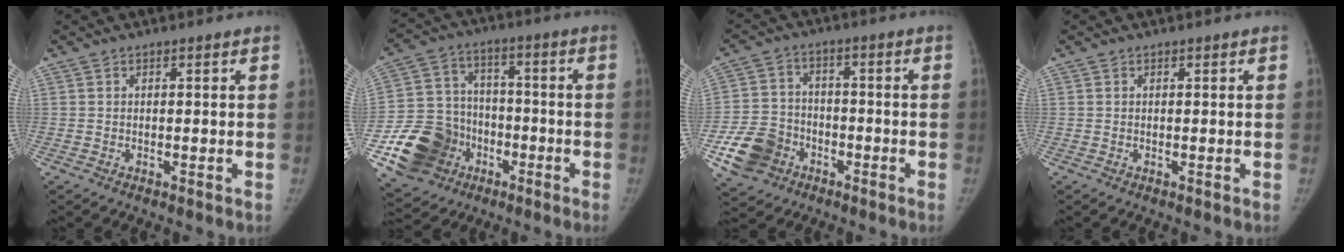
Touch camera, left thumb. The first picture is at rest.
{"total": 17.0, "force": [-6.7, 14.2, 6.4], "torque": [-0.104, 0.056, -0.107]}
{"total": 10.7, "force": [-4.9, 8.6, 4.1], "torque": [-0.063, 0.026, -0.089]}
{"total": 0.0}